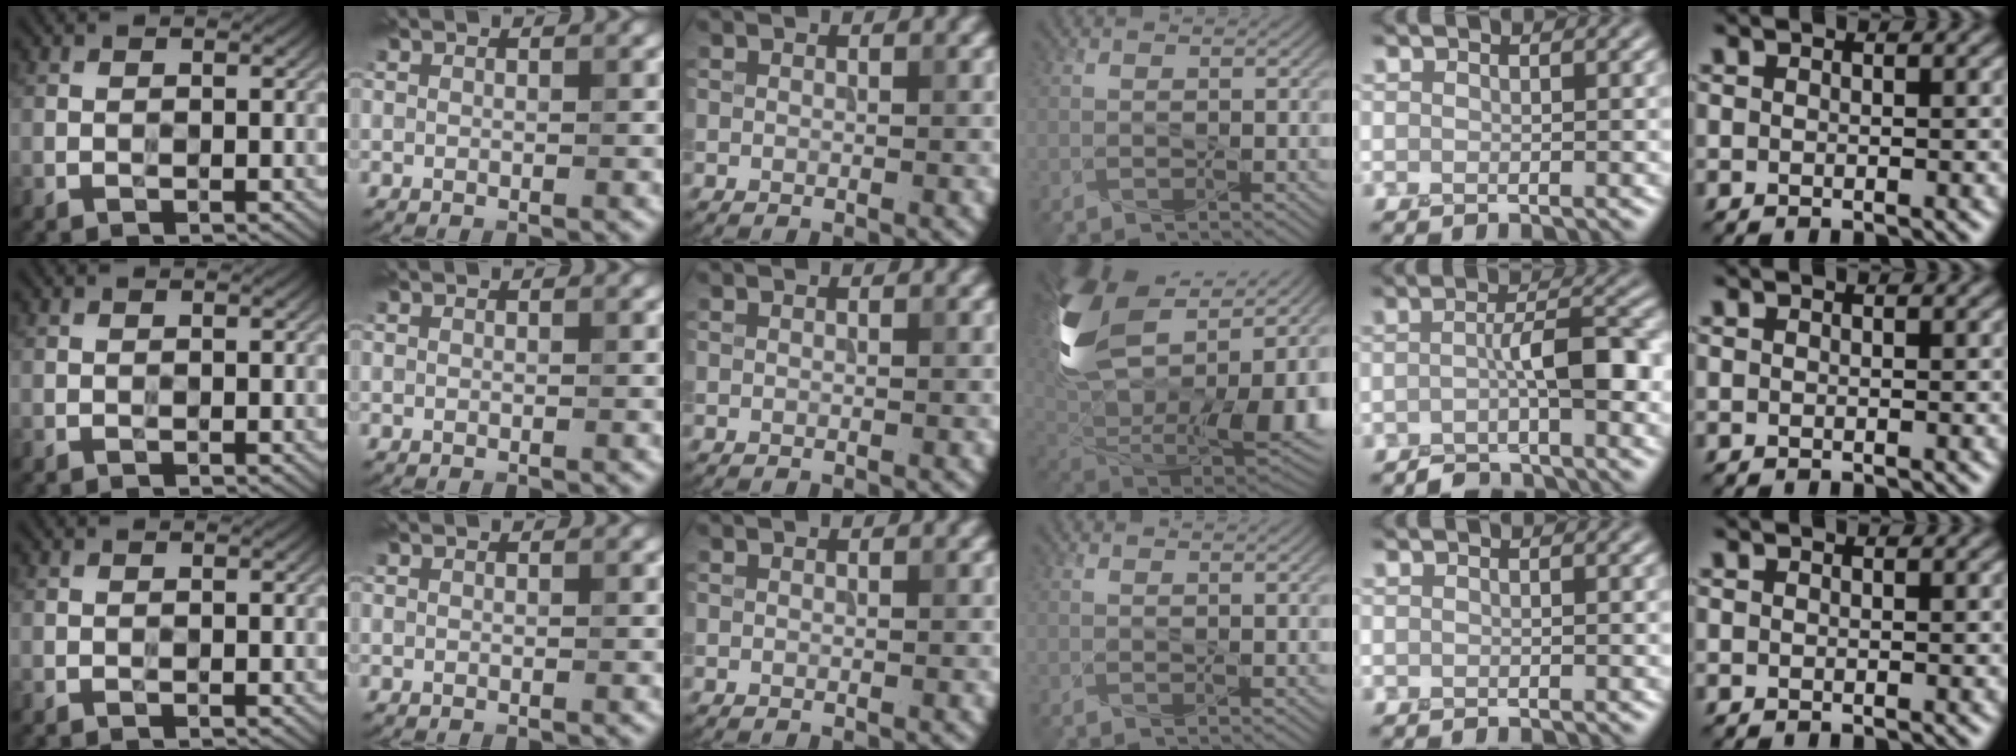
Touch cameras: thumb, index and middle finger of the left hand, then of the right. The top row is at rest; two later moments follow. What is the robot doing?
{"motion": "squeeze", "object": "paper clamp"}